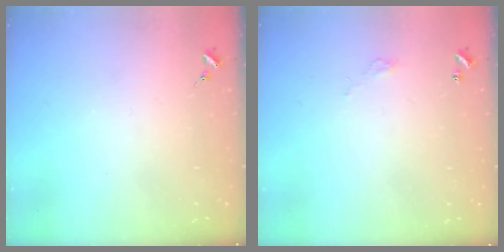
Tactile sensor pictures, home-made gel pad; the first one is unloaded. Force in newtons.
{"total": 2.7, "press": 2.7, "slide": 0.2}